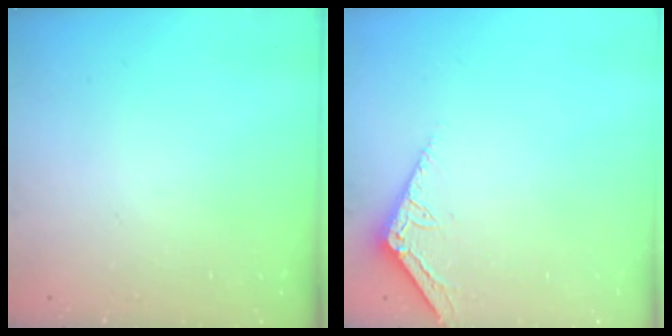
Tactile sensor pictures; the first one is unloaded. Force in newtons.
{"total": 3.6, "press": 3.6, "slide": 0.4}